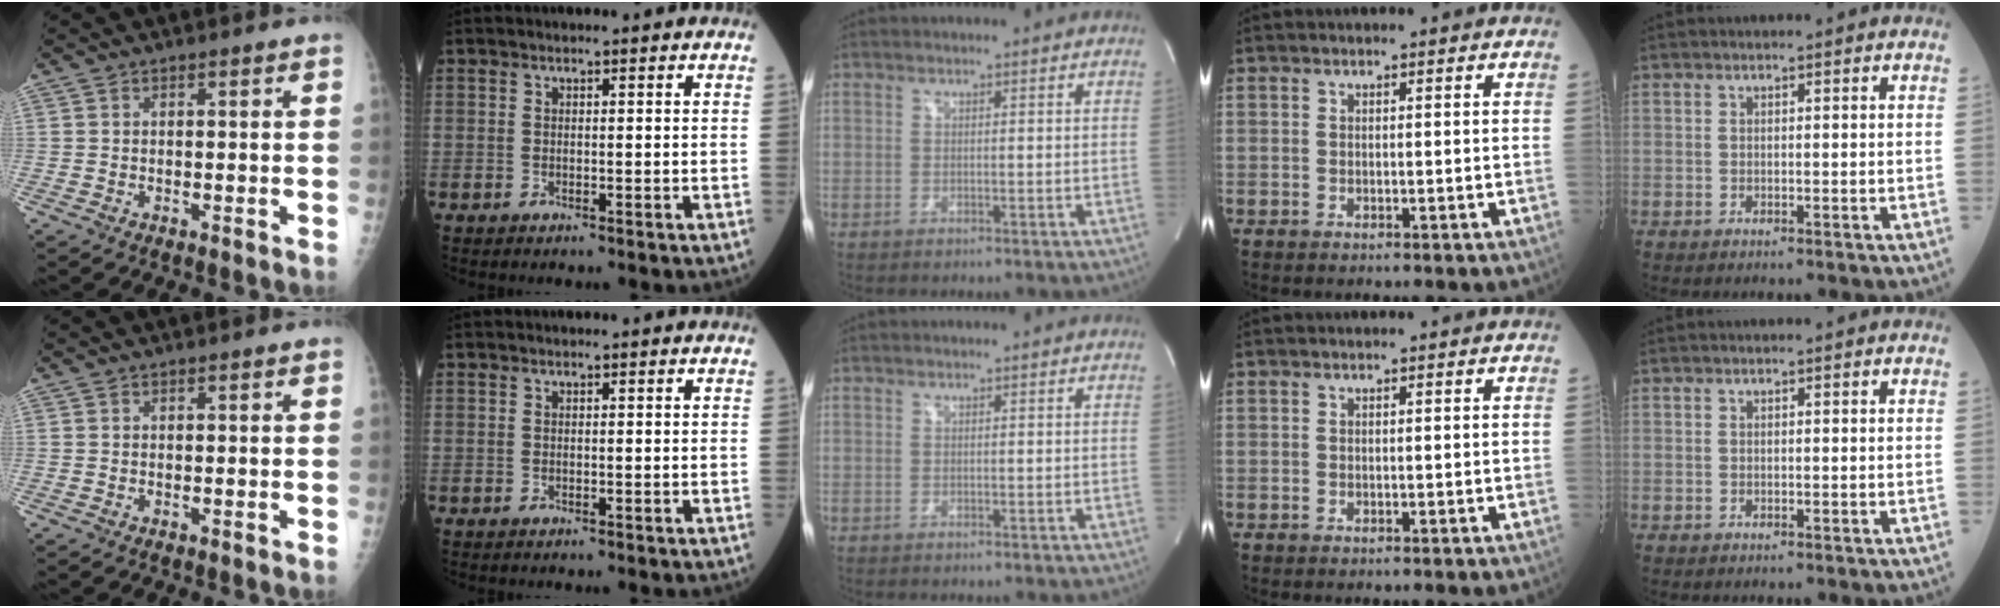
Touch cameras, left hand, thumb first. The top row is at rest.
{}